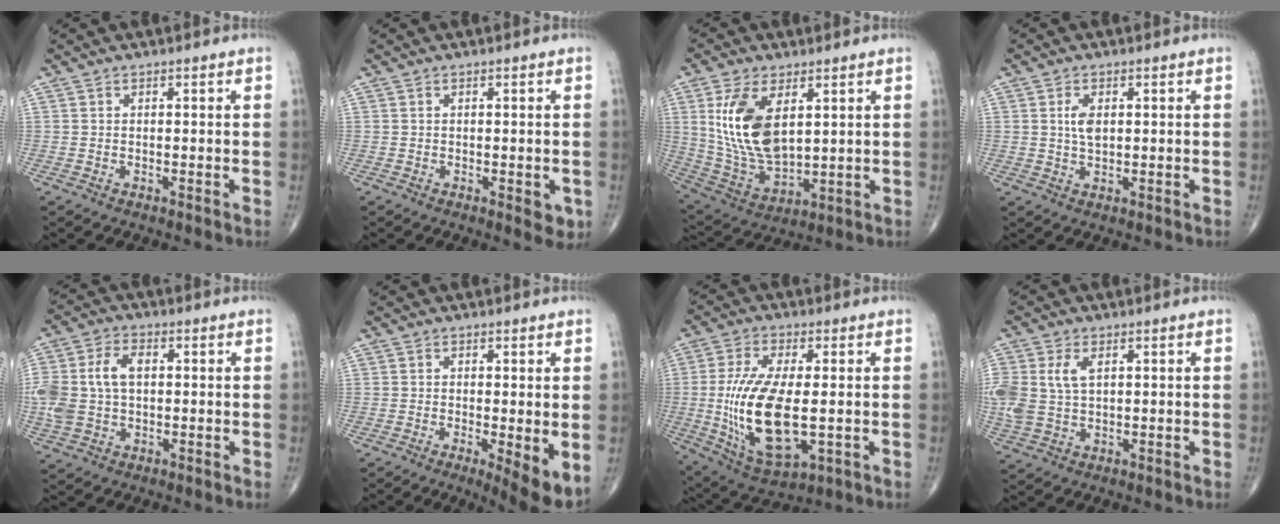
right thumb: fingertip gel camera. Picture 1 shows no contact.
{"total": 2.8, "force": [-0.7, 1.2, 2.4], "torque": [-0.013, -0.004, -0.007]}
{"total": 15.4, "force": [4.3, 8.0, 12.4], "torque": [-0.238, -0.022, 0.096]}
{"total": 3.4, "force": [0.7, 1.8, 2.7], "torque": [-0.047, -0.004, 0.013]}
{"total": 11.2, "force": [0.9, 7.3, 8.5], "torque": [-0.193, 0.020, 0.019]}
{"total": 6.0, "force": [-1.3, 1.3, 5.7], "torque": [-0.084, -0.019, -0.021]}
{"total": 17.7, "force": [-1.5, 7.5, 15.9], "torque": [-0.317, -0.018, -0.010]}
{"total": 8.3, "force": [1.9, 5.0, 6.4], "torque": [-0.158, 0.008, 0.045]}